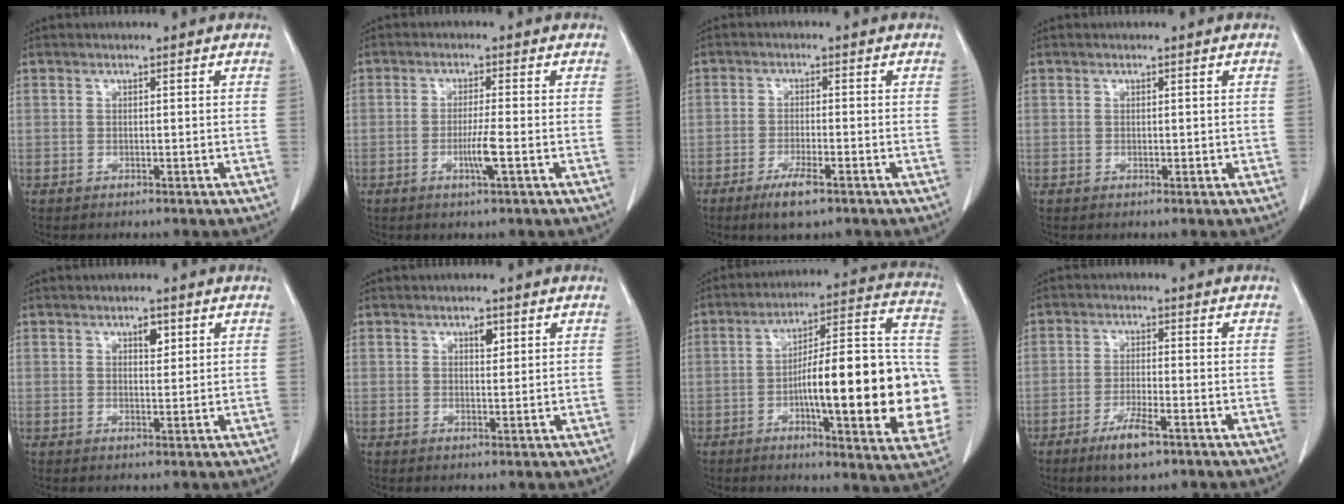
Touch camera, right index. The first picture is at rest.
{"total": 3.7, "force": [-1.2, -0.4, 3.4], "torque": [-0.067, -0.008, -0.023]}
{"total": 4.5, "force": [-2.8, 0.8, 3.5], "torque": [-0.070, -0.007, -0.046]}
{"total": 0.7, "force": [0.1, 0.4, 0.6], "torque": [-0.008, -0.002, 0.003]}
{"total": 2.1, "force": [1.1, 1.0, 1.5], "torque": [-0.022, -0.003, 0.017]}
{"total": 1.8, "force": [0.9, 0.9, 1.3], "torque": [-0.018, -0.003, 0.014]}
{"total": 24.7, "force": [-4.5, 4.8, 23.8], "torque": [-0.269, 0.027, -0.056]}
{"total": 5.2, "force": [-3.2, 0.9, 4.0], "torque": [-0.081, -0.007, -0.053]}